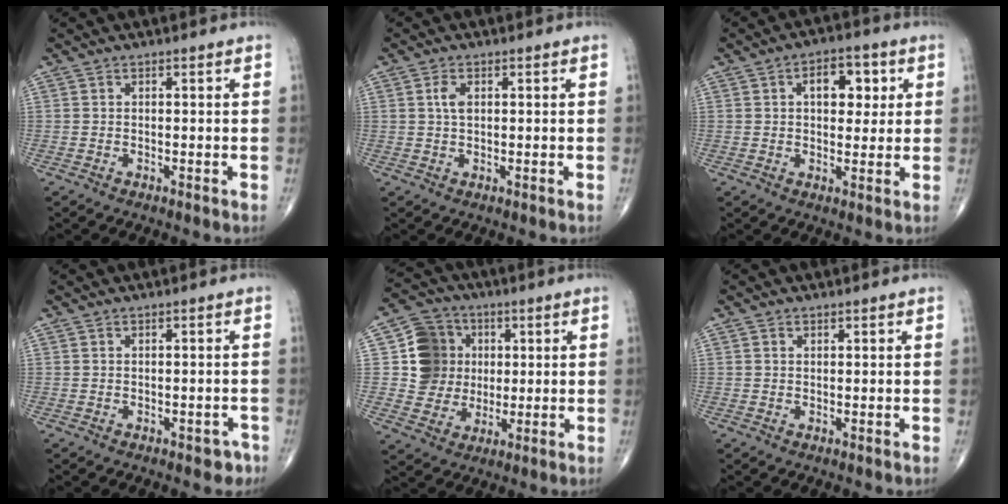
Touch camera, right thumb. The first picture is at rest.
{"total": 2.4, "force": [0.6, 1.3, 1.9], "torque": [-0.036, 0.001, 0.011]}
{"total": 7.9, "force": [2.2, 4.8, 5.9], "torque": [-0.047, 0.000, 0.029]}
{"total": 2.1, "force": [-1.1, 1.4, 1.1], "torque": [0.002, 0.008, -0.010]}
{"total": 11.0, "force": [1.6, 10.4, 3.3], "torque": [-0.013, 0.005, 0.031]}
{"total": 0.7, "force": [0.4, 0.6, 0.3], "torque": [-0.003, -0.002, 0.006]}